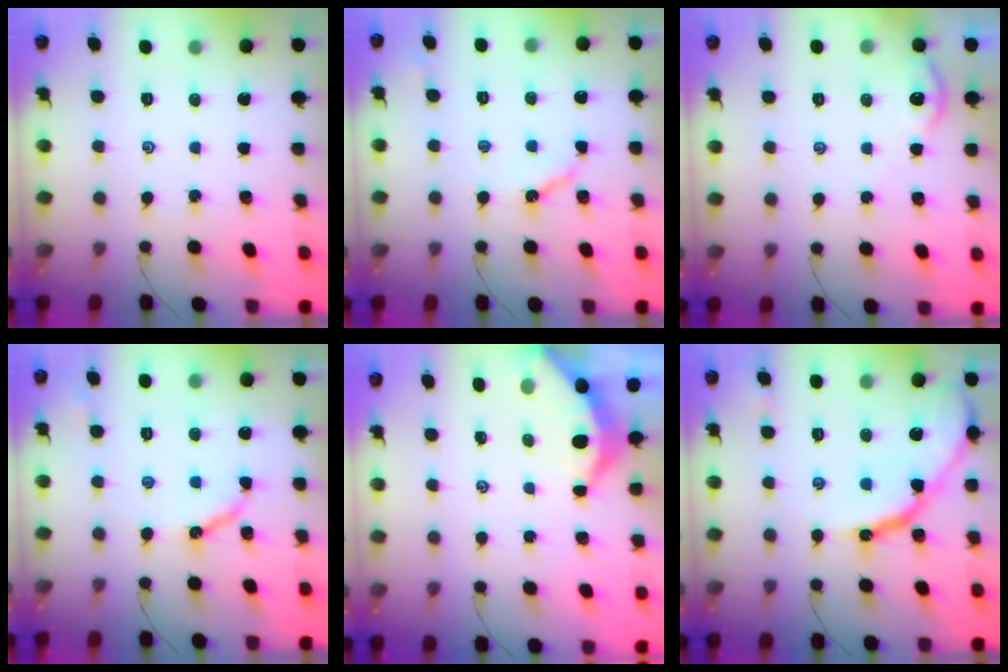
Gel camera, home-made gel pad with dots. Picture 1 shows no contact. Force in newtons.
{"total": 5.4, "press": 5.4, "slide": 0.3}
{"total": 1.7, "press": 1.7, "slide": 0.4}
{"total": 7.8, "press": 7.8, "slide": 0.6}
{"total": 3.7, "press": 3.7, "slide": 0.4}
{"total": 13.5, "press": 13.4, "slide": 1.2}